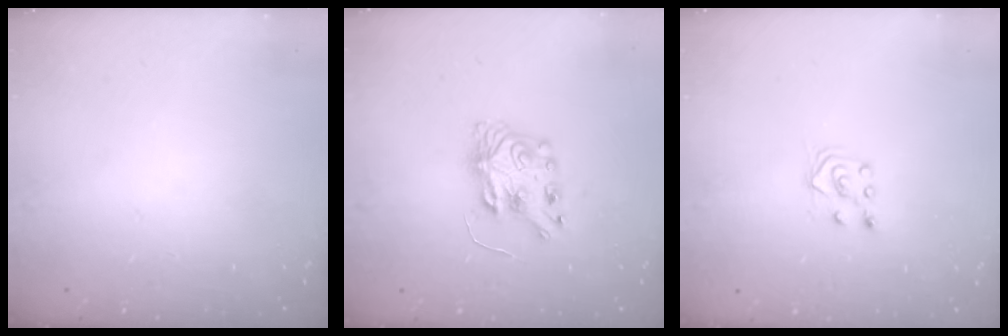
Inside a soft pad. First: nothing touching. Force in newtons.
{"total": 7.9, "press": 7.9, "slide": 0.2}
{"total": 4.3, "press": 4.3, "slide": 0.6}